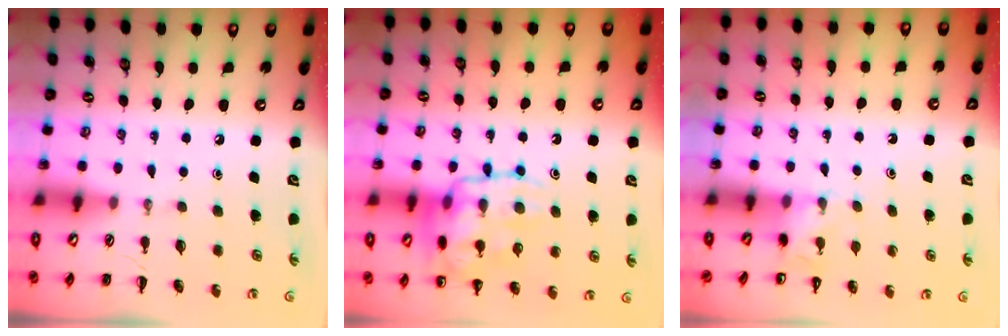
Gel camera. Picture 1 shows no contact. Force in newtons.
{"total": 17.2, "press": 17.1, "slide": 1.5}
{"total": 5.3, "press": 5.1, "slide": 1.4}